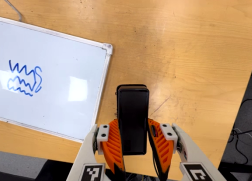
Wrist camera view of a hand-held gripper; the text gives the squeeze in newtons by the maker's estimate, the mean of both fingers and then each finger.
{"total": 5.2, "left": 3.8, "right": 6.6}